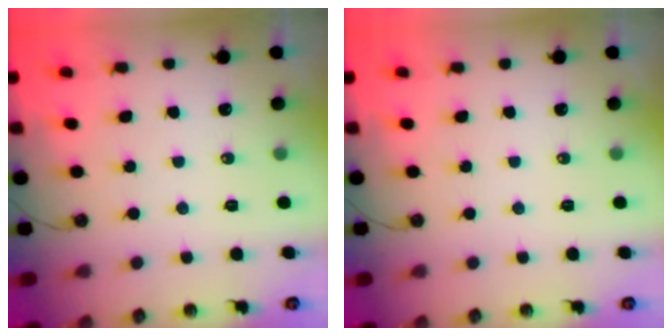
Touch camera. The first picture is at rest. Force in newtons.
{"total": 0.0}